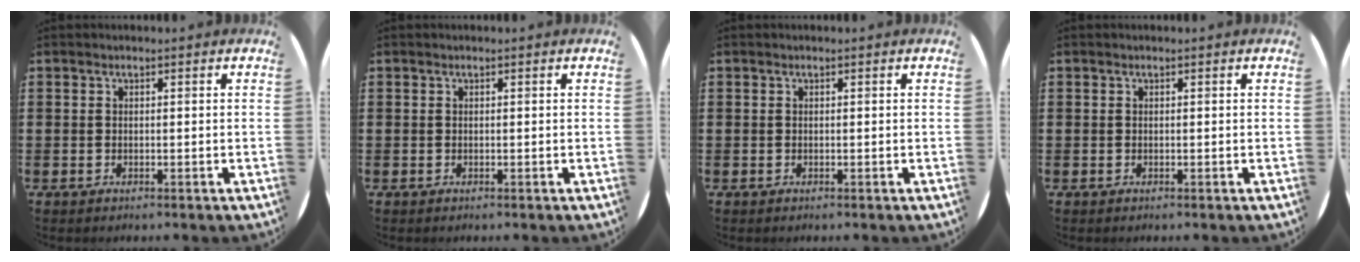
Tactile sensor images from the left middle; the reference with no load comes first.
{"total": 0.0}
{"total": 0.0}
{"total": 0.0}